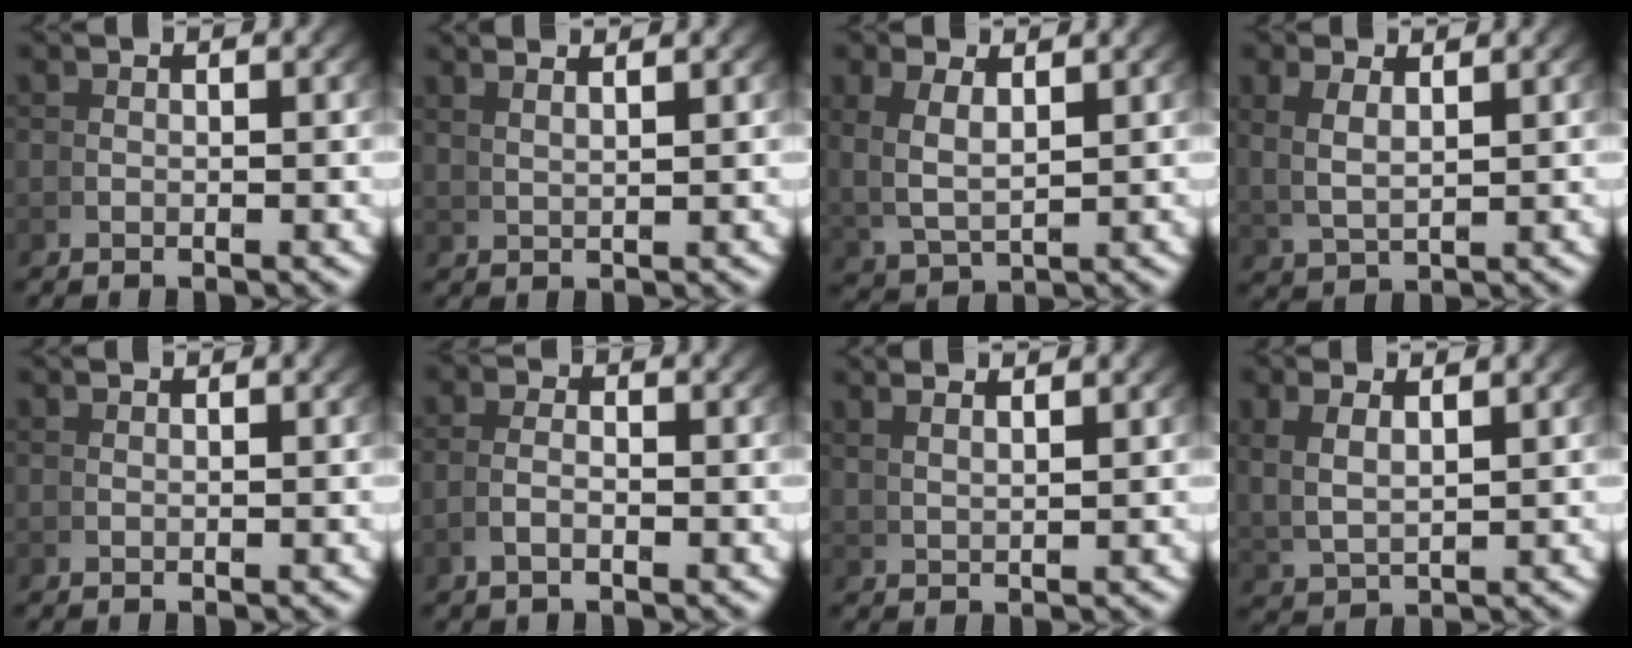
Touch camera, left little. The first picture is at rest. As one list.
[{"total": 3.1, "force": [2.8, -0.6, 1.0], "torque": [-0.003, 0.009, 0.054]}, {"total": 3.7, "force": [1.6, 2.1, 2.6], "torque": [-0.063, -0.007, 0.041]}, {"total": 2.5, "force": [1.6, 0.8, 1.8], "torque": [-0.039, -0.006, 0.043]}, {"total": 0.9, "force": [0.5, -0.7, -0.2], "torque": [0.010, 0.002, 0.012]}, {"total": 1.0, "force": [-0.5, -0.1, 0.9], "torque": [-0.020, -0.005, -0.007]}, {"total": 3.0, "force": [2.7, -0.5, 0.9], "torque": [-0.004, 0.008, 0.054]}, {"total": 3.0, "force": [1.8, 1.3, 2.0], "torque": [-0.045, -0.001, 0.044]}]